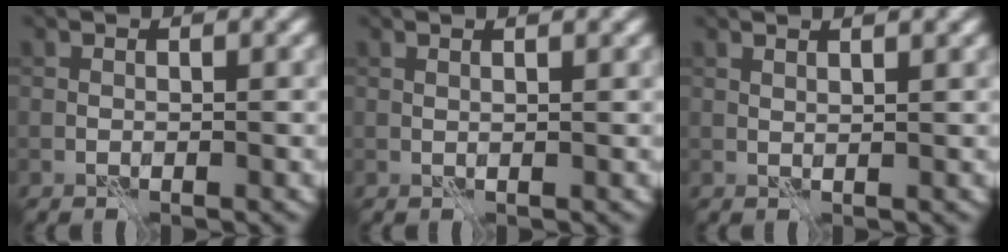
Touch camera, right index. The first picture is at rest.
{"total": 2.1, "force": [1.3, 0.8, 1.5], "torque": [-0.006, 0.002, -0.005]}
{"total": 2.3, "force": [1.5, 0.7, 1.5], "torque": [-0.011, 0.003, 0.004]}